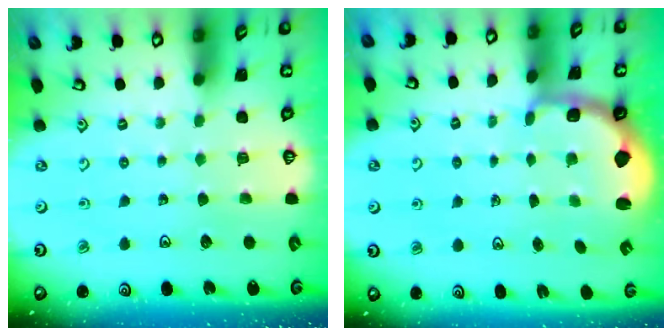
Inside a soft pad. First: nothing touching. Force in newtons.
{"total": 2.2, "press": 1.5, "slide": 1.6}